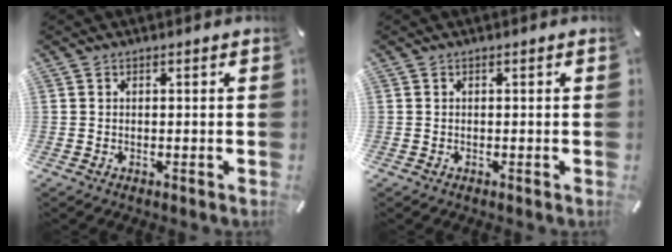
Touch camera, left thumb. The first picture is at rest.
{"total": 0.0}